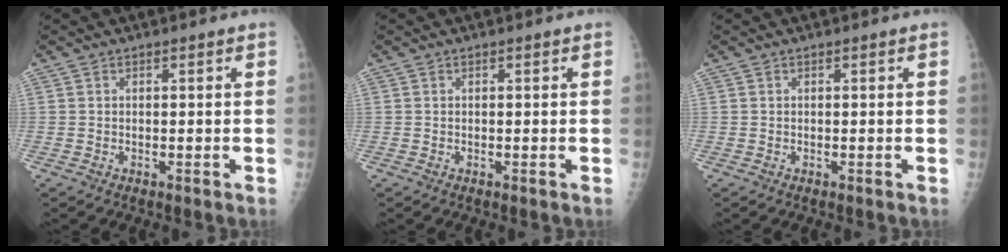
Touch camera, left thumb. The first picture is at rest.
{"total": 0.0}
{"total": 0.0}